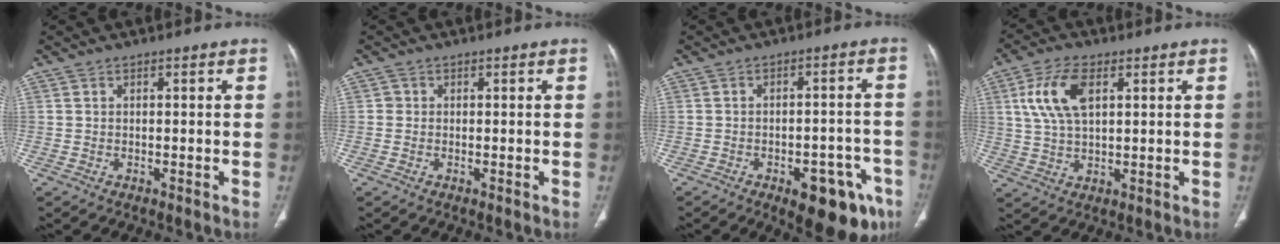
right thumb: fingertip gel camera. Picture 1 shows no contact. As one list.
[{"total": 0.7, "force": [0.0, 0.7, 0.1], "torque": [0.002, 0.003, 0.000]}, {"total": 13.7, "force": [-7.2, 6.2, 9.9], "torque": [-0.081, 0.035, -0.085]}, {"total": 10.0, "force": [3.3, 5.1, 7.9], "torque": [-0.161, 0.002, 0.066]}]